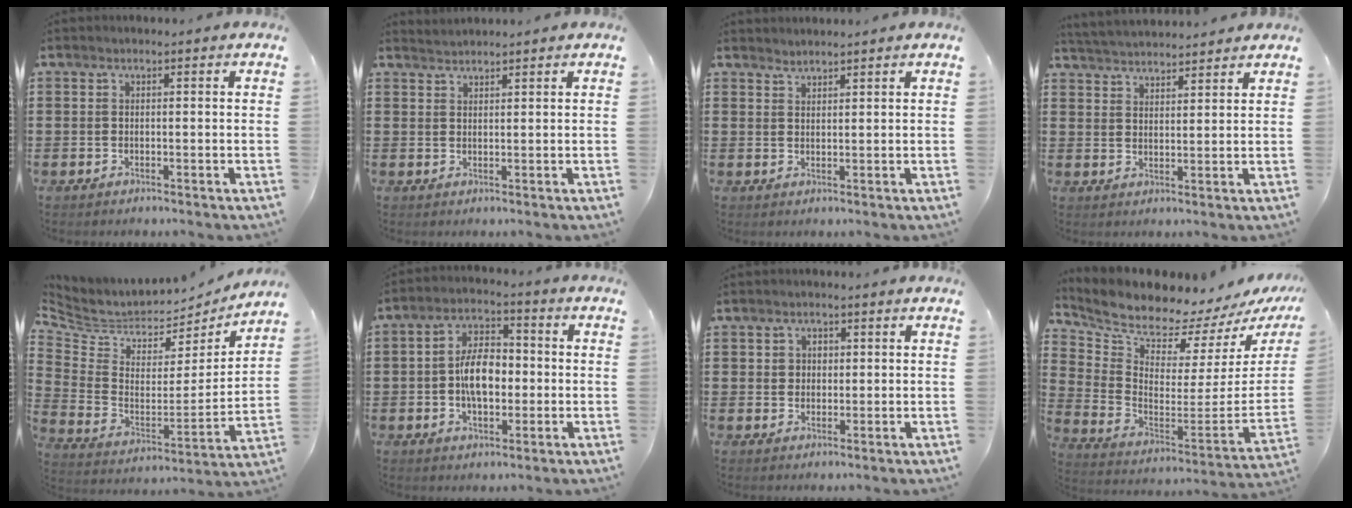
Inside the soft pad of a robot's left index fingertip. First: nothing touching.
{"total": 1.5, "force": [1.4, -0.2, -0.2], "torque": [0.000, 0.001, 0.030]}
{"total": 1.5, "force": [1.5, 0.0, -0.3], "torque": [0.001, 0.000, 0.031]}
{"total": 3.5, "force": [3.5, 0.0, -0.1], "torque": [-0.013, -0.013, 0.064]}
{"total": 4.6, "force": [4.0, 2.1, 0.8], "torque": [-0.047, -0.045, 0.069]}
{"total": 7.4, "force": [-0.7, 4.2, 6.1], "torque": [-0.119, 0.005, -0.020]}
{"total": 2.1, "force": [1.1, 1.8, 0.4], "torque": [-0.008, 0.004, 0.017]}
{"total": 6.7, "force": [6.6, 0.7, 0.9], "torque": [-0.067, -0.083, 0.110]}